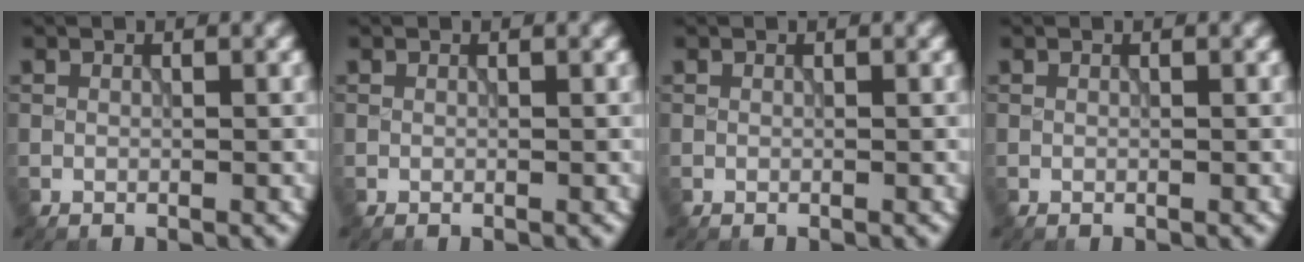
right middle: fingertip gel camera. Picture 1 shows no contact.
{"total": 0.0}
{"total": 0.0}
{"total": 0.0}